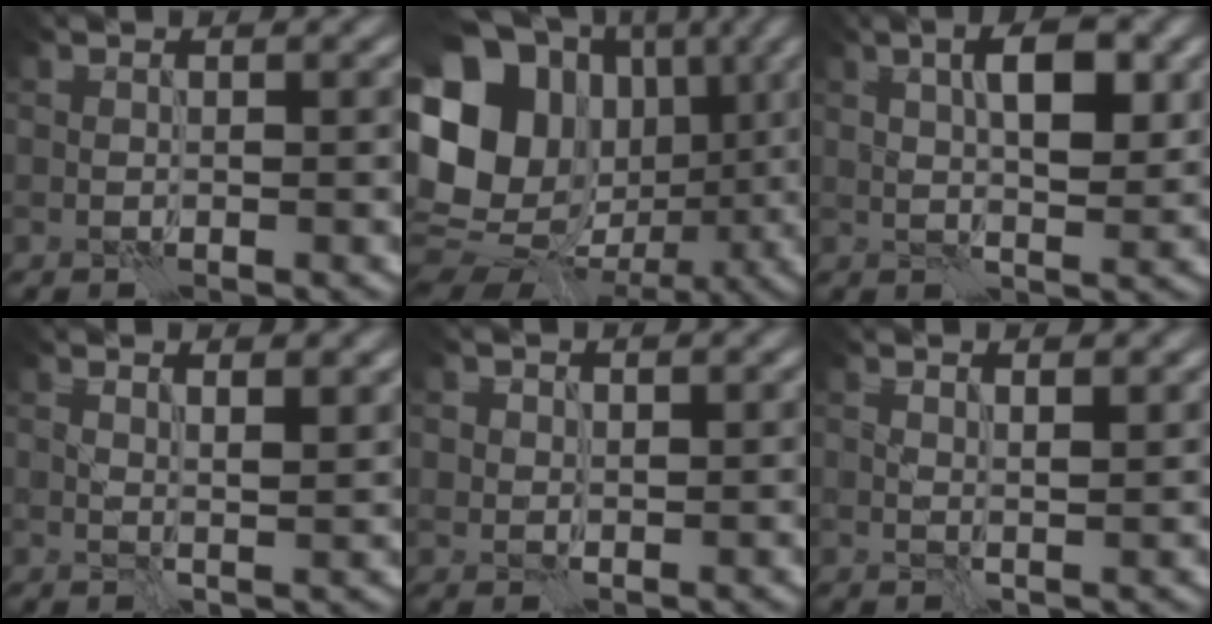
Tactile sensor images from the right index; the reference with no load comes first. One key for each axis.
{"total": 22.0, "fx": 1.9, "fy": 19.2, "fz": 10.6, "tx": -0.233, "ty": 0.024, "tz": 0.006}
{"total": 5.4, "fx": 1.5, "fy": 2.0, "fz": 4.8, "tx": -0.077, "ty": 0.007, "tz": 0.024}
{"total": 3.2, "fx": 1.8, "fy": 0.9, "fz": 2.5, "tx": -0.026, "ty": 0.004, "tz": 0.019}
{"total": 1.4, "fx": 0.8, "fy": 1.1, "fz": 0.4, "tx": -0.009, "ty": -0.001, "tz": 0.013}
{"total": 1.8, "fx": 1.1, "fy": 0.3, "fz": 1.4, "tx": -0.019, "ty": -0.002, "tz": 0.016}